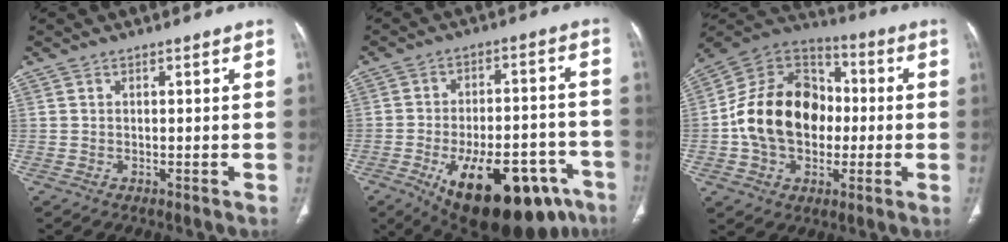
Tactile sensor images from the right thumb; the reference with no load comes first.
{"total": 25.3, "force": [-12.3, 11.7, 18.7], "torque": [-0.223, 0.045, -0.165]}
{"total": 20.3, "force": [-1.1, 15.0, 13.7], "torque": [-0.203, 0.032, -0.021]}